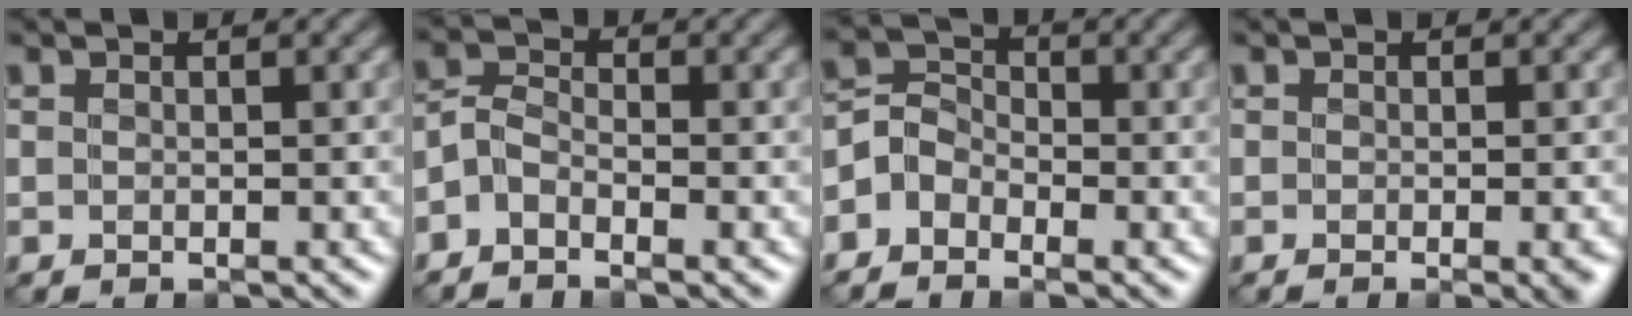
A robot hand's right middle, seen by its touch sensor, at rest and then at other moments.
{"total": 2.1, "force": [-1.4, 1.1, 1.2], "torque": [-0.028, 0.004, -0.036]}
{"total": 2.7, "force": [-1.6, 2.0, 0.8], "torque": [-0.014, 0.008, -0.039]}
{"total": 1.8, "force": [-0.8, 0.3, 1.6], "torque": [-0.017, -0.008, -0.007]}